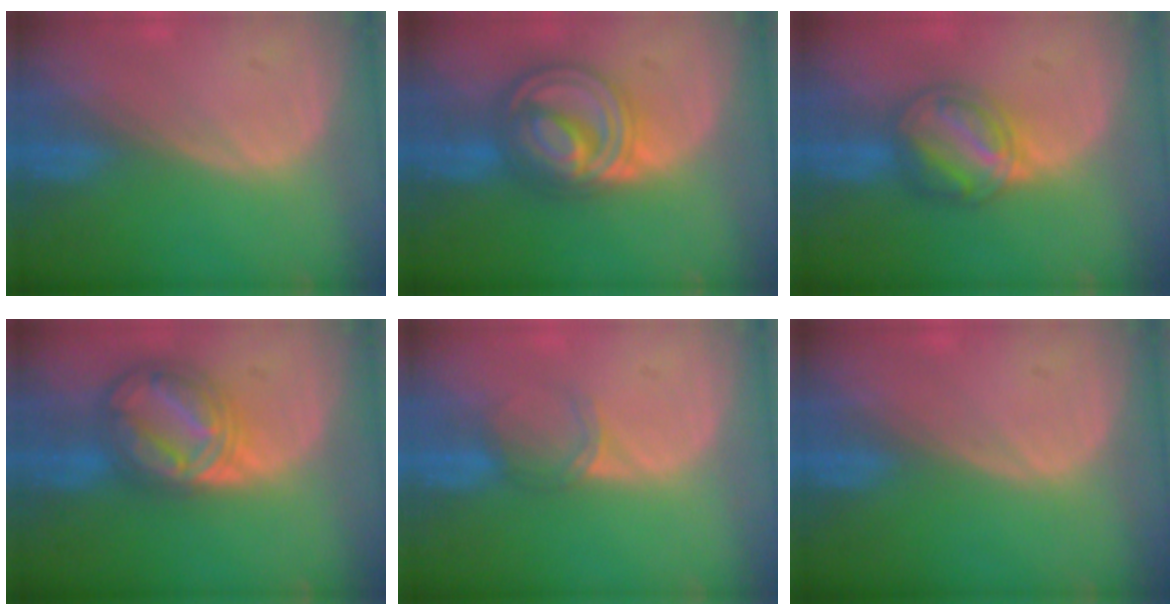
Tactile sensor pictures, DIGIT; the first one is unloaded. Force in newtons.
{"total": 9.0, "press": 8.9, "slide": 0.7}
{"total": 6.4, "press": 6.2, "slide": 1.7}
{"total": 8.6, "press": 8.5, "slide": 0.6}
{"total": 2.9, "press": 2.5, "slide": 1.5}
{"total": 0.0}